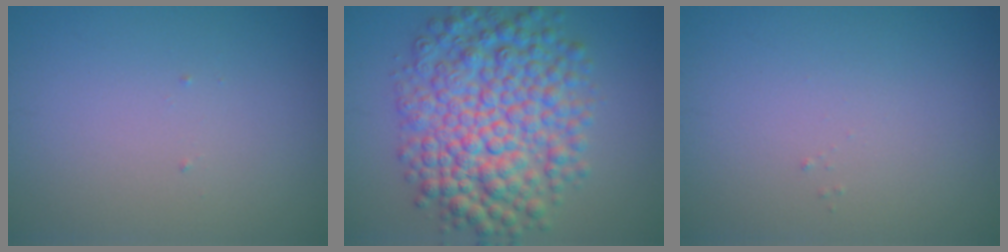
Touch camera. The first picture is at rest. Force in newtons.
{"total": 9.3, "press": 9.3, "slide": 0.2}
{"total": 0.0}